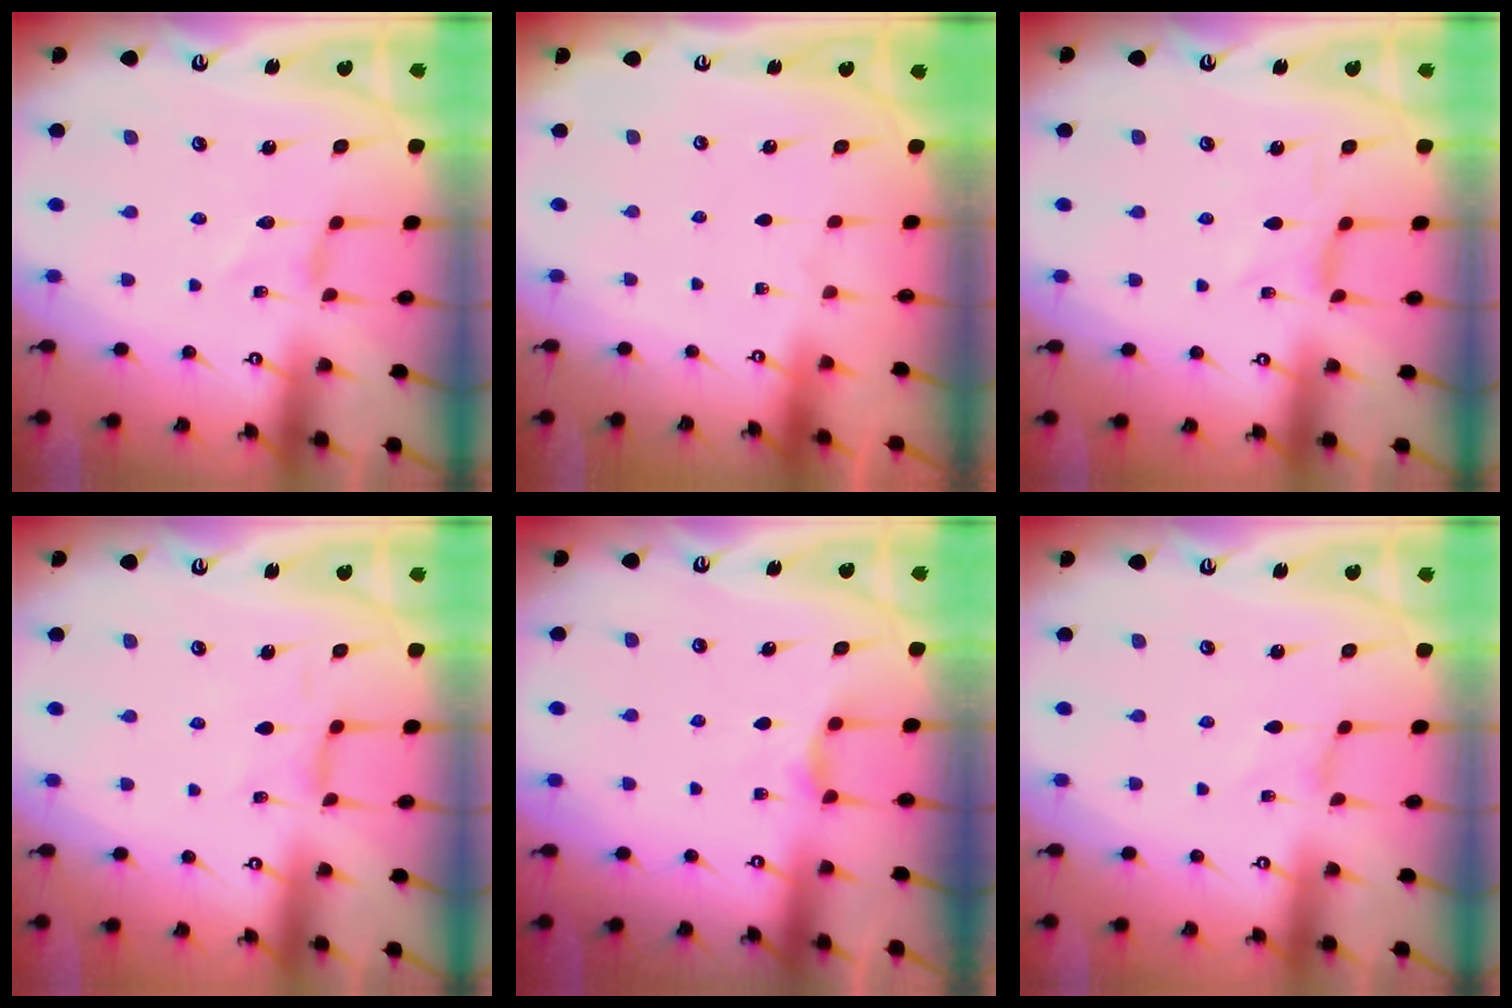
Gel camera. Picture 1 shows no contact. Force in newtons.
{"total": 0.0}
{"total": 1.0, "press": 0.9, "slide": 0.3}
{"total": 4.2, "press": 4.2, "slide": 0.2}
{"total": 2.3, "press": 2.3, "slide": 0.4}
{"total": 0.7, "press": 0.7, "slide": 0.2}